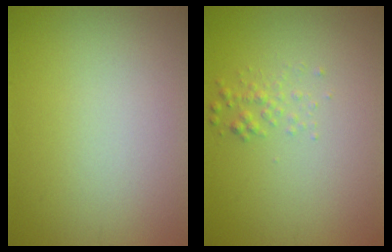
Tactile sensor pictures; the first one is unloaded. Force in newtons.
{"total": 1.1, "press": 1.1, "slide": 0.0}